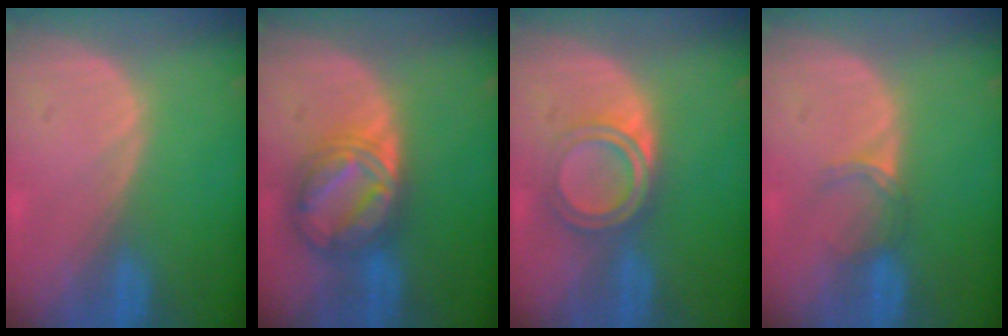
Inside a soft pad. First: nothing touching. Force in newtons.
{"total": 8.0, "press": 8.0, "slide": 0.6}
{"total": 5.3, "press": 4.9, "slide": 2.1}
{"total": 2.5, "press": 2.0, "slide": 1.4}